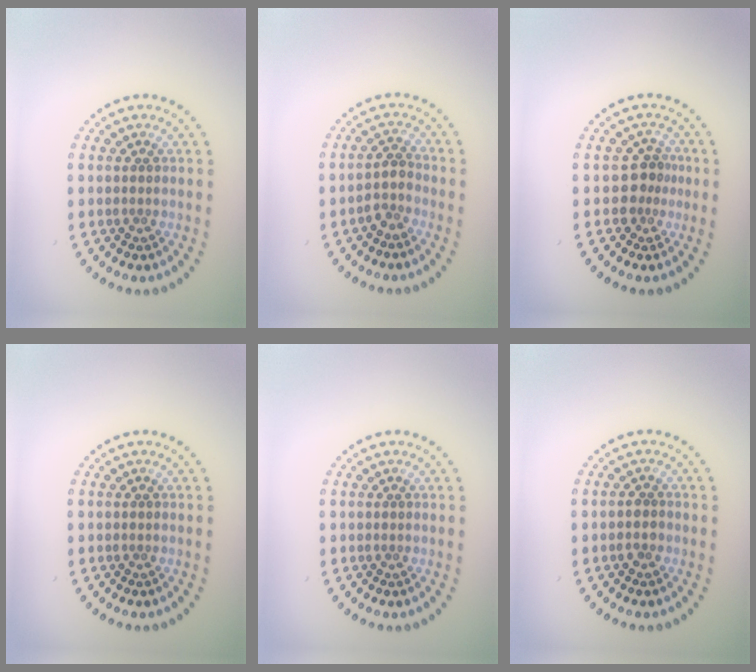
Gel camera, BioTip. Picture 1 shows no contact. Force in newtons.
{"total": 1.9, "press": 1.5, "slide": 1.2}
{"total": 2.3, "press": 1.8, "slide": 1.4}
{"total": 0.0}
{"total": 0.0}
{"total": 1.1, "press": 1.0, "slide": 0.5}